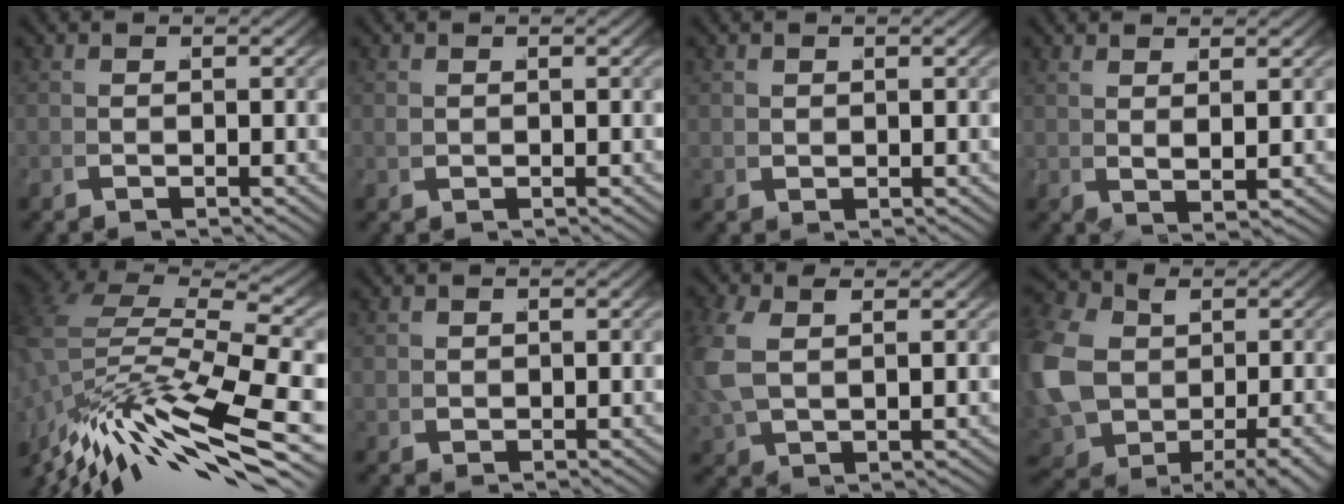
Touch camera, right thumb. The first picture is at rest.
{"total": 0.6, "force": [0.6, 0.3, 0.1], "torque": [-0.010, -0.008, 0.017]}
{"total": 1.0, "force": [0.8, 0.5, 0.2], "torque": [-0.008, -0.010, 0.024]}
{"total": 2.2, "force": [1.9, -0.5, 0.9], "torque": [-0.019, -0.005, 0.049]}
{"total": 10.4, "force": [-1.1, 6.0, 8.4], "torque": [-0.193, -0.029, 0.005]}
{"total": 1.3, "force": [0.9, 0.9, 0.3], "torque": [-0.010, -0.010, 0.026]}
{"total": 3.5, "force": [1.6, 1.9, 2.5], "torque": [-0.081, -0.008, 0.049]}
{"total": 9.5, "force": [-0.2, 7.1, 6.2], "torque": [-0.174, -0.055, 0.037]}